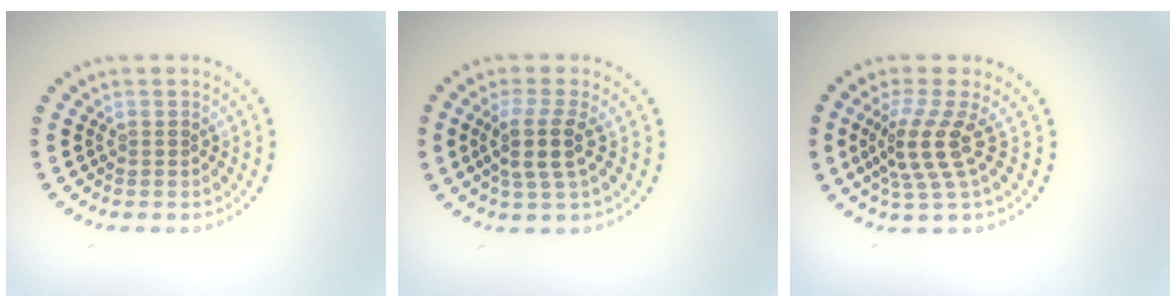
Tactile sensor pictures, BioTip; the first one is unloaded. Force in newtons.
{"total": 3.2, "press": 2.6, "slide": 2.0}
{"total": 3.9, "press": 2.9, "slide": 2.6}